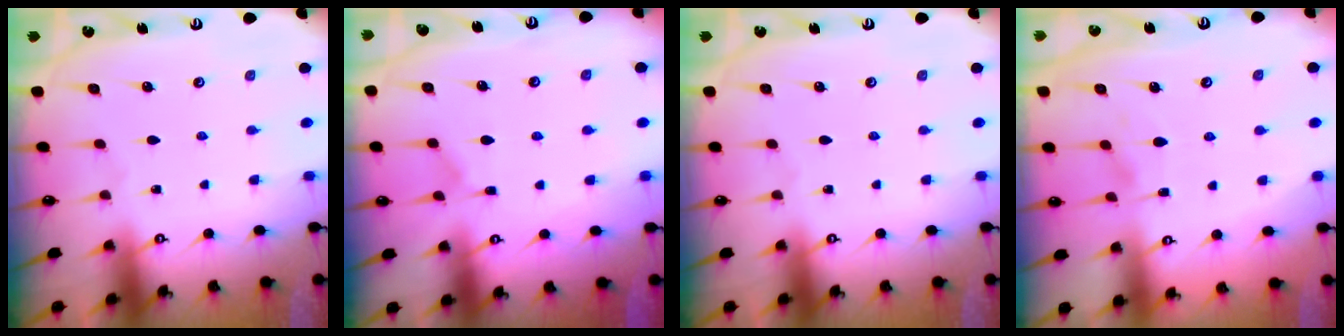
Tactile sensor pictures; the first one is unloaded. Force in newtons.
{"total": 5.7, "press": 5.6, "slide": 0.7}
{"total": 0.0}
{"total": 1.1, "press": 0.6, "slide": 0.9}